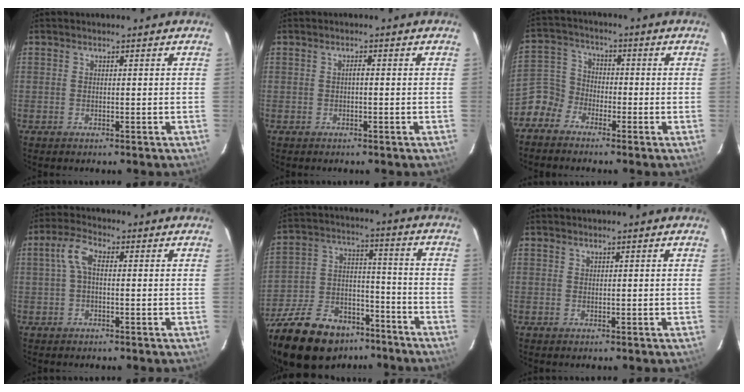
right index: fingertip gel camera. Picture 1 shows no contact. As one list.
[{"total": 0.7, "force": [-0.2, 0.3, 0.7], "torque": [-0.012, 0.006, -0.005]}, {"total": 6.4, "force": [-4.2, 4.8, 0.7], "torque": [-0.020, 0.027, -0.100]}, {"total": 4.5, "force": [0.3, 2.1, 4.0], "torque": [-0.082, 0.015, 0.007]}, {"total": 25.1, "force": [-17.9, 13.0, 11.9], "torque": [-0.272, 0.011, -0.276]}, {"total": 0.0}]